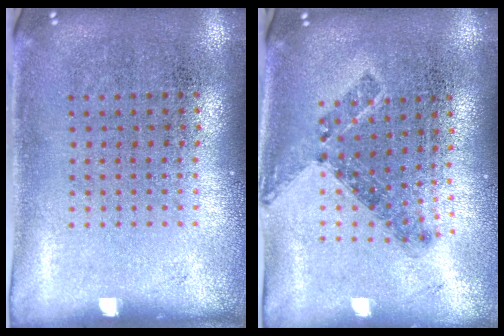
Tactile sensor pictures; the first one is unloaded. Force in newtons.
{"total": 0.8, "press": 0.8, "slide": 0.3}